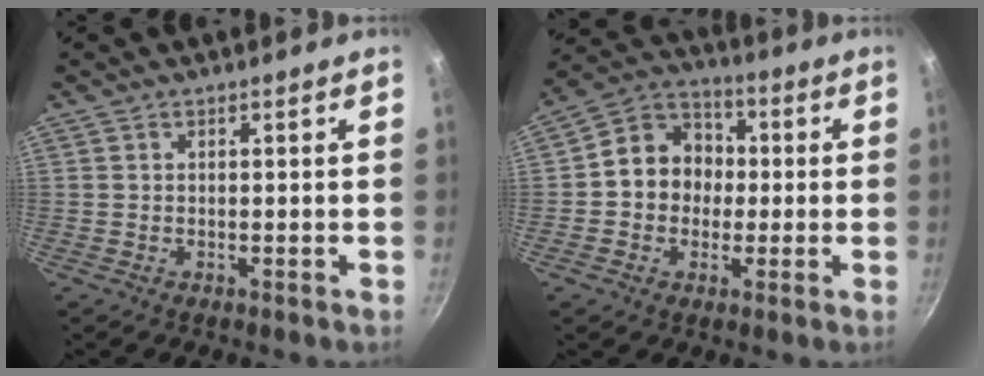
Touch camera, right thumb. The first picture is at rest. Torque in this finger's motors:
{"motor_torque": [-0.10, 0.43, 0.21, -0.12, 0.17]}